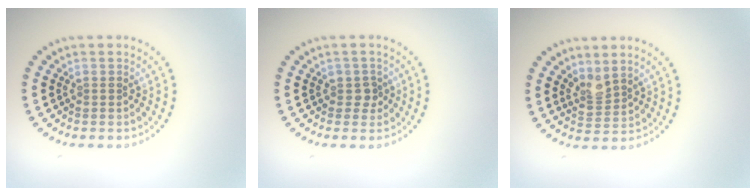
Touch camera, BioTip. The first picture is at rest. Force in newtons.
{"total": 1.2, "press": 1.0, "slide": 0.6}
{"total": 2.0, "press": 1.5, "slide": 1.3}